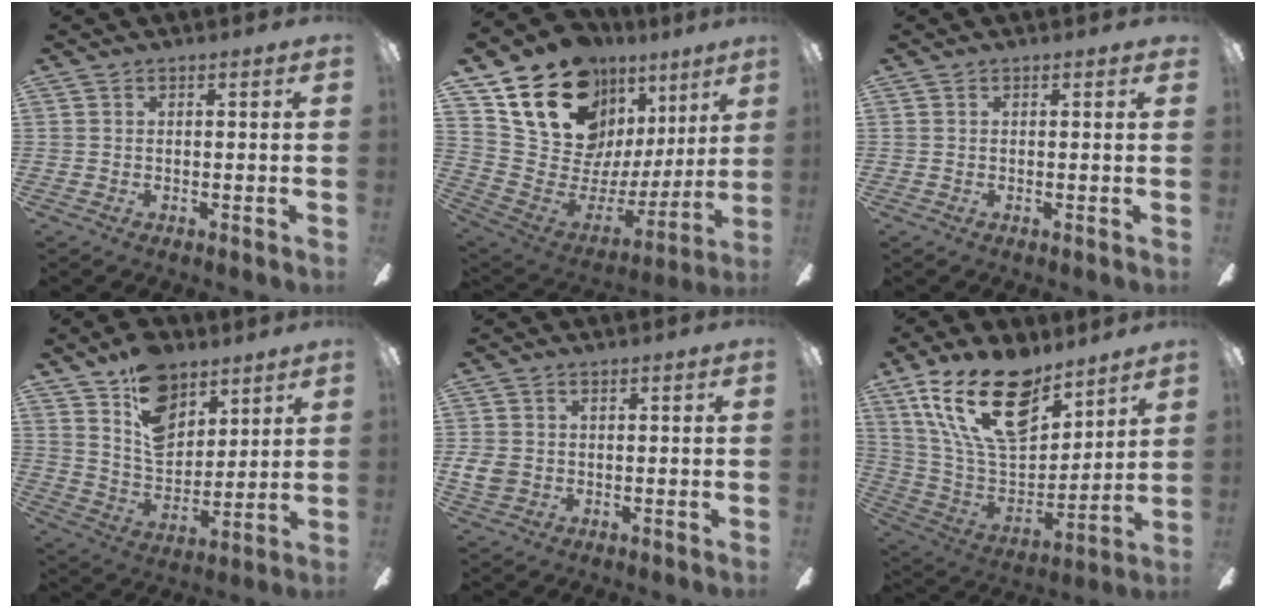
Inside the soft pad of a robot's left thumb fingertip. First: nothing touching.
{"total": 20.4, "force": [13.6, 12.4, 8.9], "torque": [-0.160, -0.088, 0.262]}
{"total": 0.0}
{"total": 15.0, "force": [9.5, 9.2, 7.1], "torque": [-0.112, -0.045, 0.177]}
{"total": 4.4, "force": [-0.1, 3.6, 2.5], "torque": [-0.065, 0.002, -0.004]}
{"total": 24.2, "force": [14.6, 12.2, 15.0], "torque": [-0.287, -0.075, 0.261]}